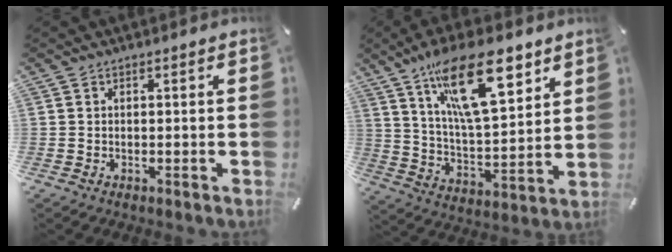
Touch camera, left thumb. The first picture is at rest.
{"total": 21.3, "force": [11.8, 8.9, 15.4], "torque": [-0.272, -0.040, 0.193]}